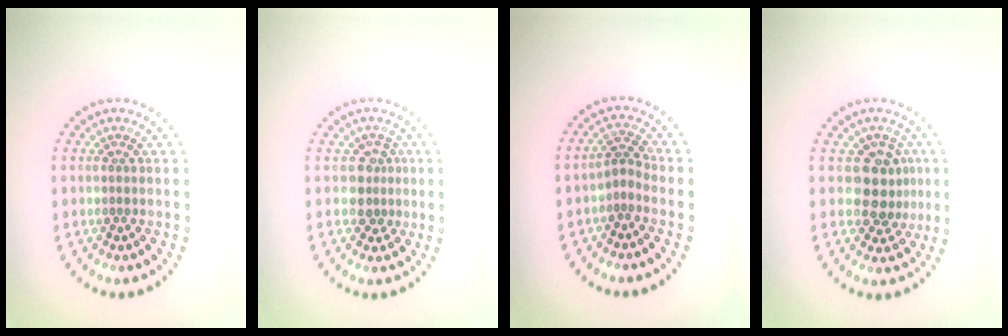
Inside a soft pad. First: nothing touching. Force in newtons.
{"total": 2.1, "press": 1.8, "slide": 1.1}
{"total": 1.8, "press": 1.1, "slide": 1.4}
{"total": 3.7, "press": 3.2, "slide": 1.7}